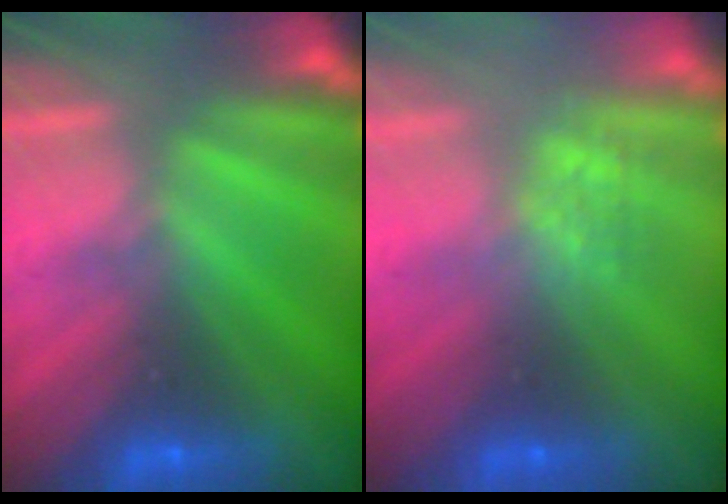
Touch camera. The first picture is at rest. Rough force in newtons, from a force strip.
{"total": 2.6}